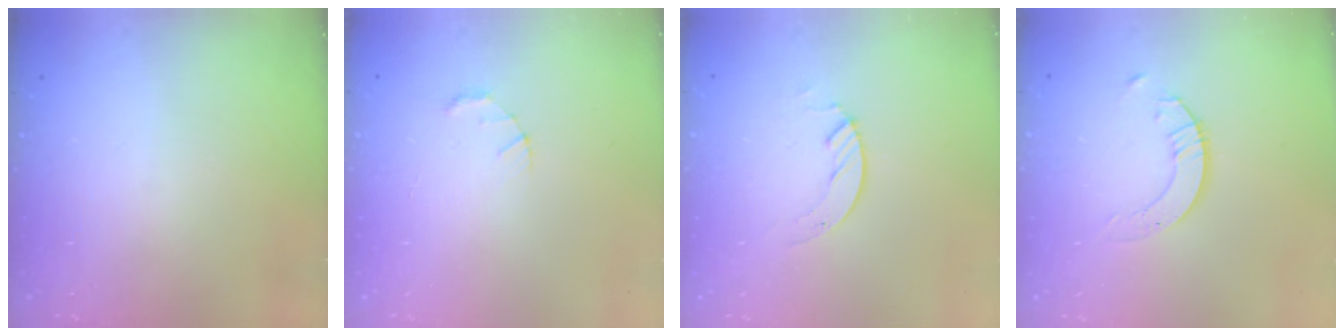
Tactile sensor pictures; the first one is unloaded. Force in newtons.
{"total": 1.5, "press": 1.5, "slide": 0.3}
{"total": 3.1, "press": 3.1, "slide": 0.3}
{"total": 2.7, "press": 2.7, "slide": 0.2}